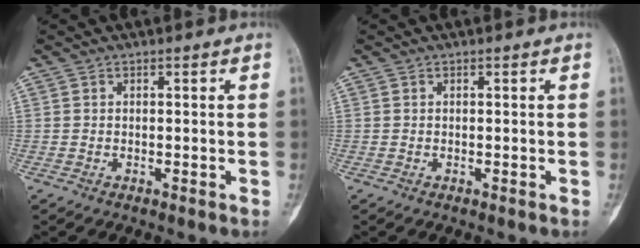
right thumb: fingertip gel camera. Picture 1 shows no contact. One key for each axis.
{"total": 0.0}